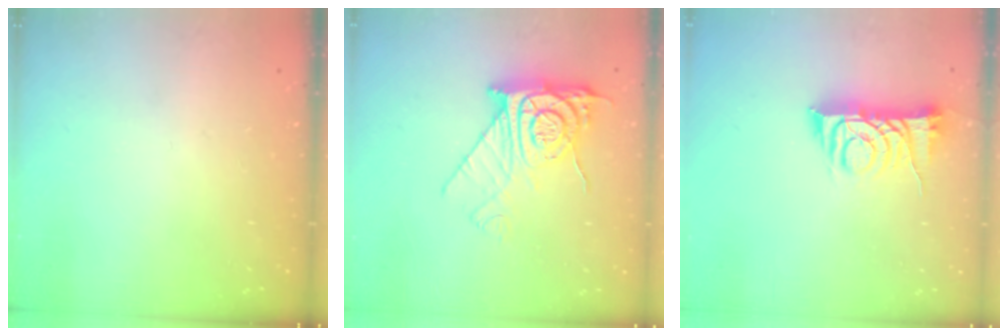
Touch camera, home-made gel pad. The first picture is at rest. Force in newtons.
{"total": 12.3, "press": 12.3, "slide": 1.2}
{"total": 9.4, "press": 9.4, "slide": 0.5}